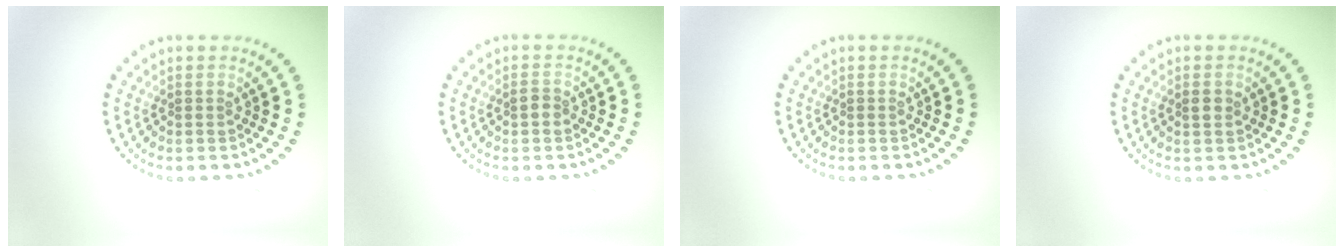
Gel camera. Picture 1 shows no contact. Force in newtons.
{"total": 1.1, "press": 1.1, "slide": 0.1}
{"total": 0.0}
{"total": 1.0, "press": 0.9, "slide": 0.2}